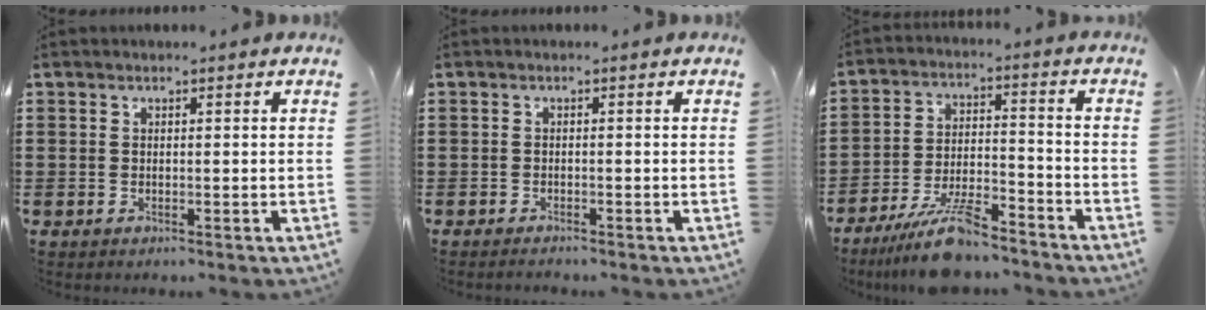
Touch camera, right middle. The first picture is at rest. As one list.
[{"total": 0.7, "force": [-0.7, 0.1, 0.2], "torque": [-0.005, -0.003, -0.013]}, {"total": 10.0, "force": [-8.5, 2.2, 4.8], "torque": [-0.095, 0.018, -0.162]}]